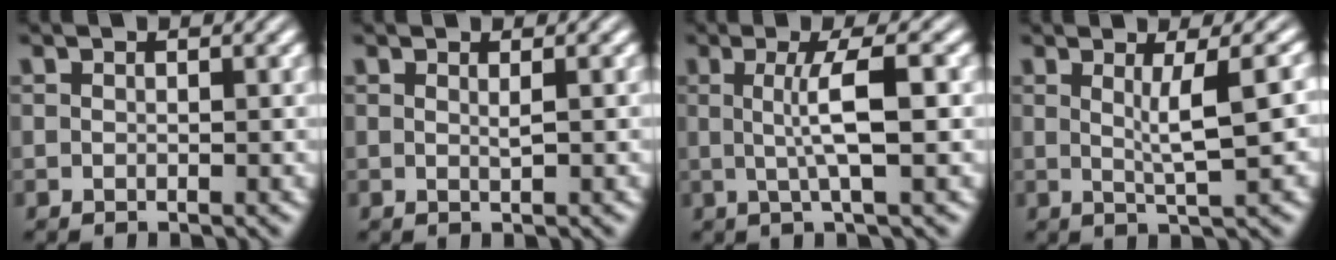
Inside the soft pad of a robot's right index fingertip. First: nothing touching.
{"total": 1.0, "force": [0.3, -0.8, 0.4], "torque": [-0.001, -0.004, 0.009]}
{"total": 3.8, "force": [0.4, -0.9, 3.6], "torque": [-0.058, 0.002, 0.011]}
{"total": 3.1, "force": [0.7, -1.4, 2.7], "torque": [-0.034, -0.007, 0.020]}